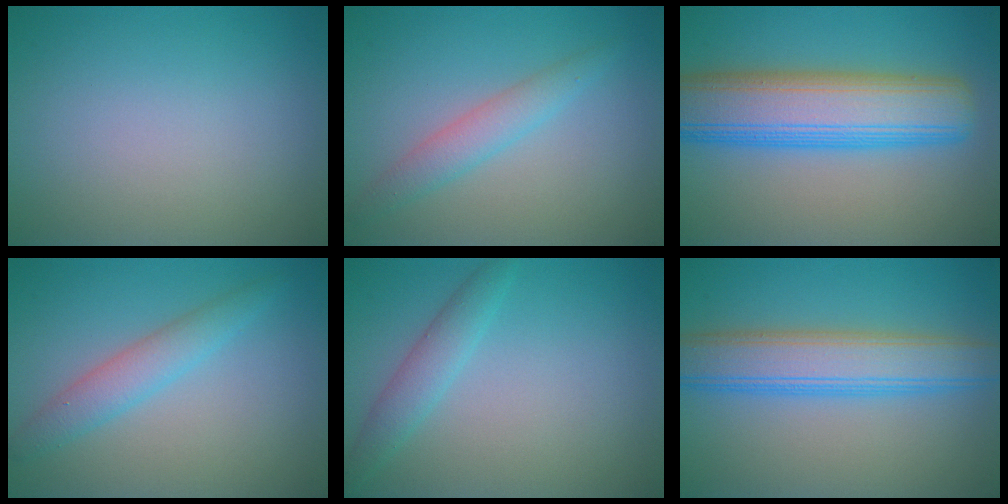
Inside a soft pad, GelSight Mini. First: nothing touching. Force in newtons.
{"total": 2.5, "press": 2.5, "slide": 0.2}
{"total": 10.0, "press": 10.0, "slide": 0.3}
{"total": 2.8, "press": 2.8, "slide": 0.1}
{"total": 2.3, "press": 2.3, "slide": 0.1}
{"total": 6.3, "press": 6.3, "slide": 0.1}